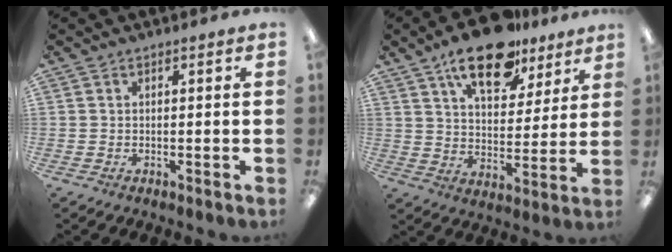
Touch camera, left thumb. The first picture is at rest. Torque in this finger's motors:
{"motor_torque": [0.38, 0.42, 1.55, -1.21, 0.28]}